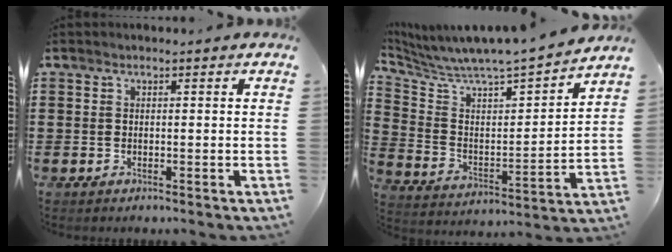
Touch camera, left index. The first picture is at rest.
{"total": 5.4, "force": [5.3, -0.4, 1.1], "torque": [-0.054, -0.063, 0.079]}